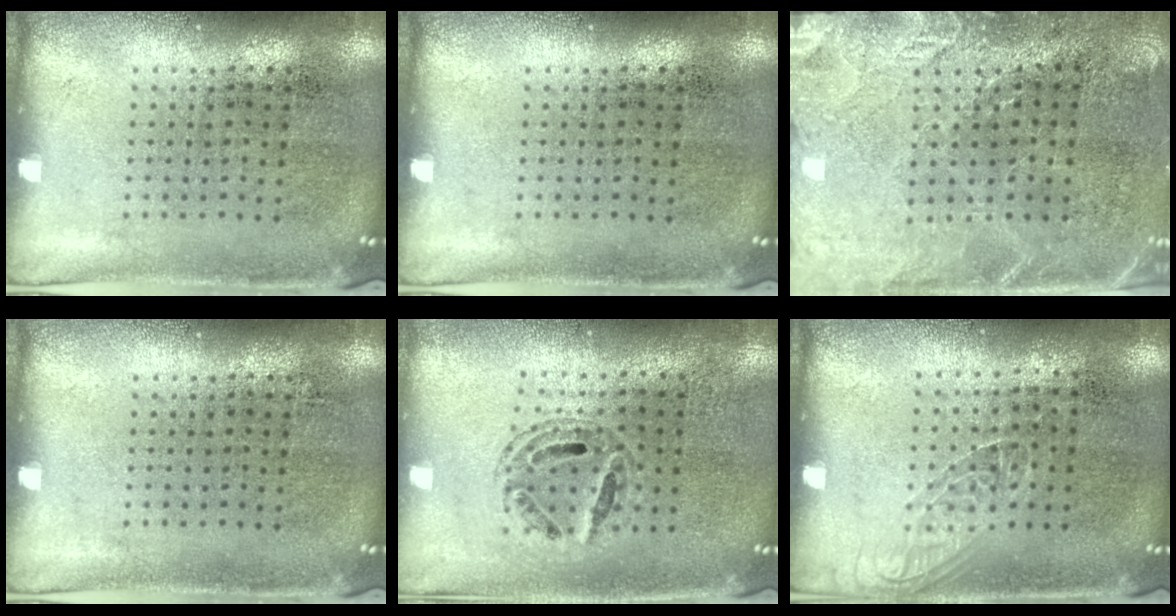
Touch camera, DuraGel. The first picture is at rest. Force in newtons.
{"total": 0.0}
{"total": 2.9, "press": 2.7, "slide": 1.0}
{"total": 0.0}
{"total": 0.7, "press": 0.7, "slide": 0.2}
{"total": 1.2, "press": 1.1, "slide": 0.5}